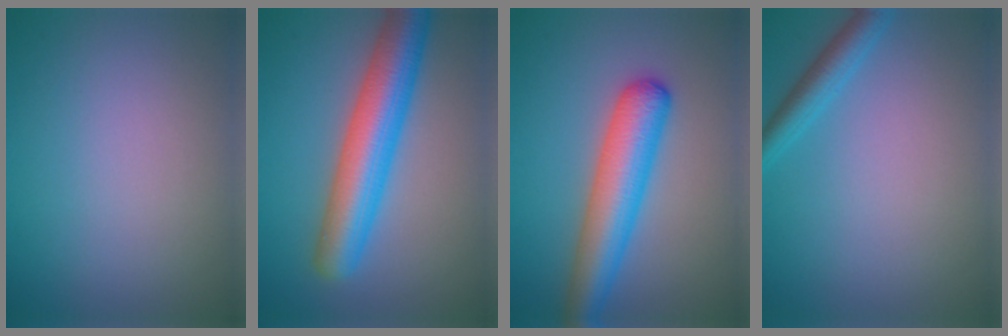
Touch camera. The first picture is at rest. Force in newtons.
{"total": 7.8, "press": 7.8, "slide": 0.2}
{"total": 6.3, "press": 6.3, "slide": 0.2}
{"total": 2.5, "press": 2.4, "slide": 0.1}